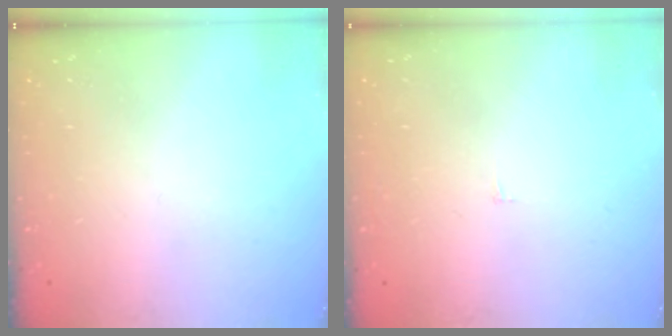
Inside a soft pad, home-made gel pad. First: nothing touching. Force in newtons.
{"total": 1.6, "press": 1.6, "slide": 0.1}